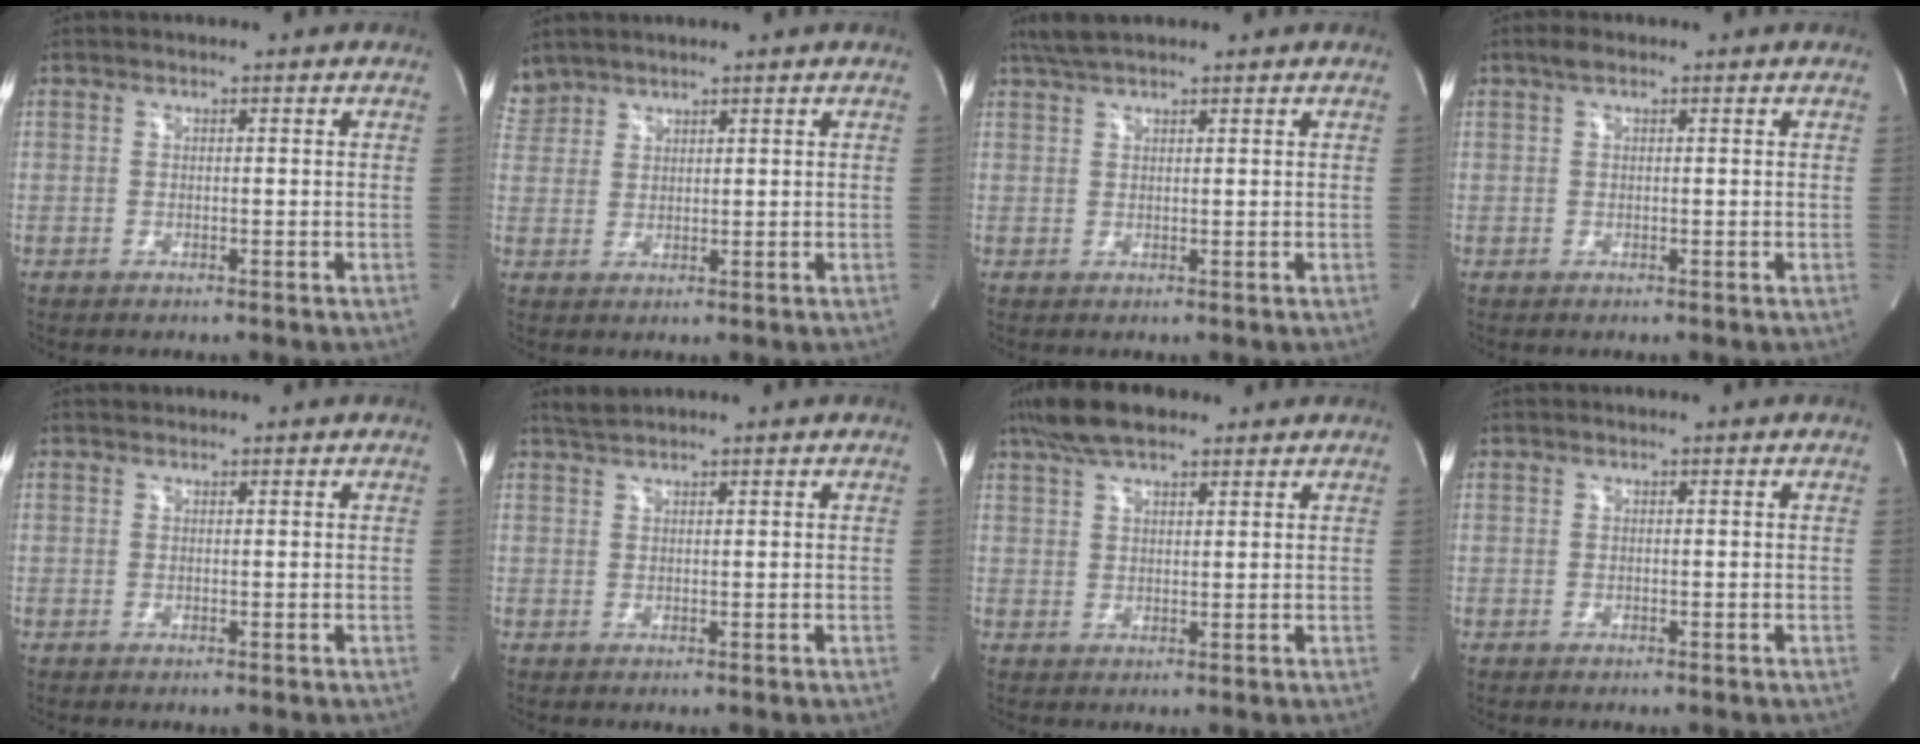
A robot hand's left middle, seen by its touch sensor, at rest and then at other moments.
{"total": 3.6, "force": [3.3, 1.4, -0.2], "torque": [-0.001, 0.015, 0.074]}
{"total": 4.1, "force": [3.4, 0.6, 2.1], "torque": [-0.048, 0.020, 0.066]}
{"total": 1.5, "force": [0.9, 0.5, 1.0], "torque": [-0.025, 0.014, 0.017]}
{"total": 0.6, "force": [0.6, 0.2, 0.0], "torque": [-0.008, 0.008, 0.012]}
{"total": 1.8, "force": [1.8, -0.2, 0.3], "torque": [-0.011, 0.011, 0.040]}
{"total": 8.5, "force": [6.4, 2.7, 5.0], "torque": [-0.101, 0.027, 0.115]}
{"total": 0.0}